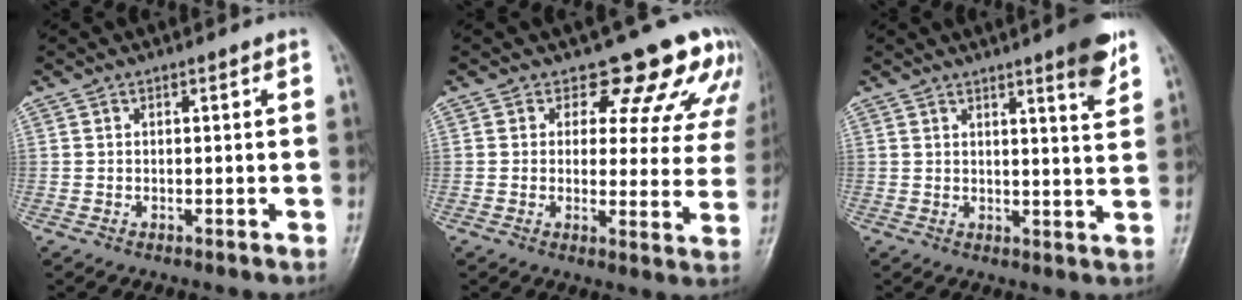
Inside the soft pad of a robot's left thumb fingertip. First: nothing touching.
{"total": 12.2, "force": [9.8, 5.8, 4.4], "torque": [0.003, -0.056, 0.092]}
{"total": 6.6, "force": [4.3, 0.6, 4.9], "torque": [-0.059, -0.027, 0.056]}